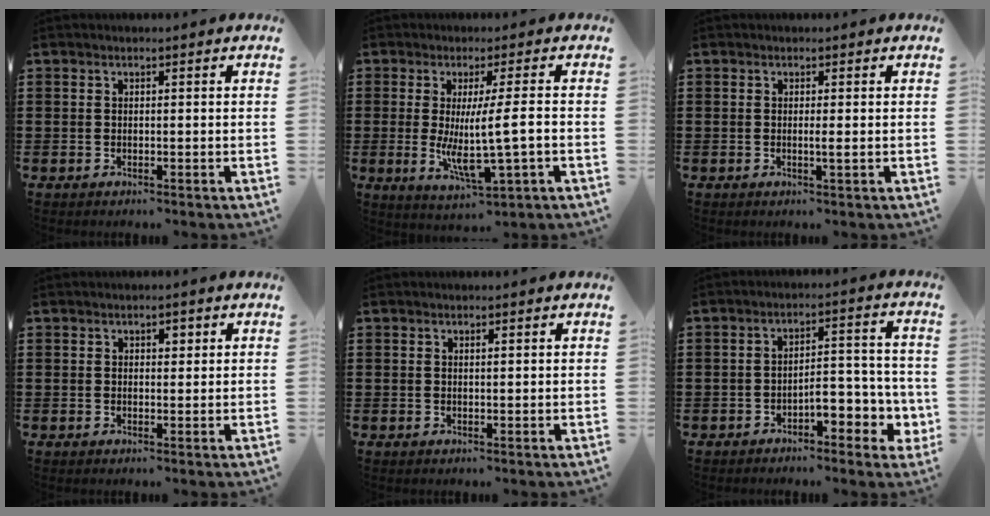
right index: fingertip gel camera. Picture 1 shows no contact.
{"total": 8.8, "force": [-0.7, 0.9, 8.7], "torque": [-0.179, -0.022, -0.017]}
{"total": 1.1, "force": [0.0, -0.1, 1.1], "torque": [-0.022, -0.003, -0.002]}
{"total": 1.2, "force": [0.5, 0.8, 0.7], "torque": [-0.007, 0.005, 0.007]}
{"total": 0.7, "force": [0.3, 0.1, 0.6], "torque": [-0.012, 0.001, 0.005]}
{"total": 5.0, "force": [-2.5, 2.3, 3.7], "torque": [-0.049, -0.001, -0.052]}